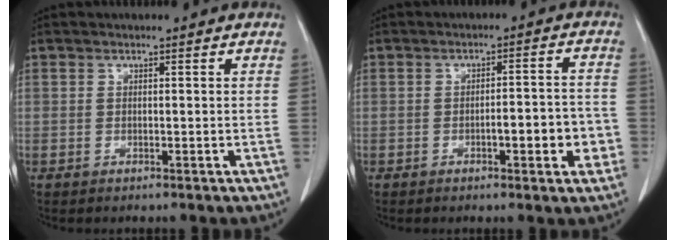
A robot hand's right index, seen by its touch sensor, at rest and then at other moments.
{"total": 6.4, "force": [-2.1, 1.5, 5.8], "torque": [-0.076, 0.013, -0.023]}